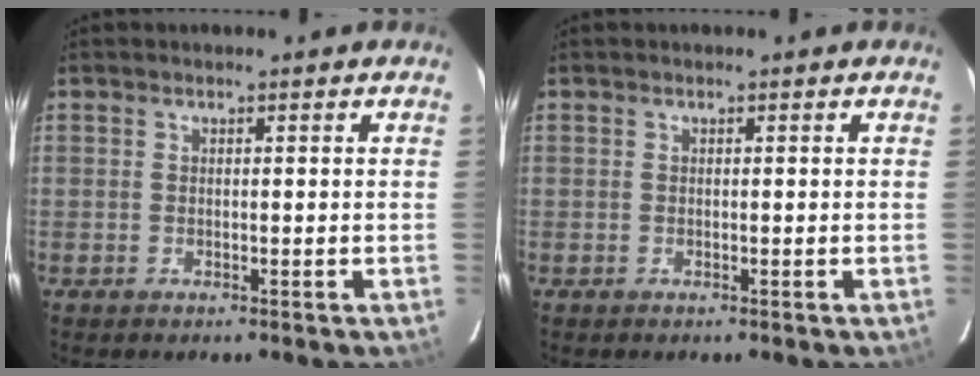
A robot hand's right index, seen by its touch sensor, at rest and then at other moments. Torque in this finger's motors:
{"motor_torque": [-0.02, 0.00, 0.00, 0.01]}